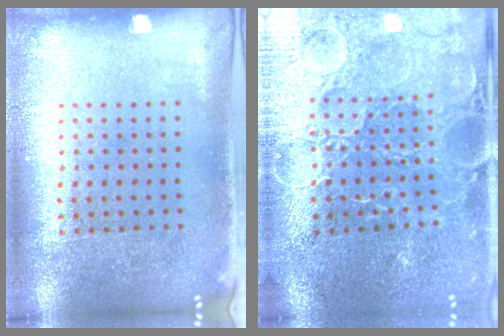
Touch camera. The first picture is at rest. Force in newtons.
{"total": 3.6, "press": 3.5, "slide": 0.8}